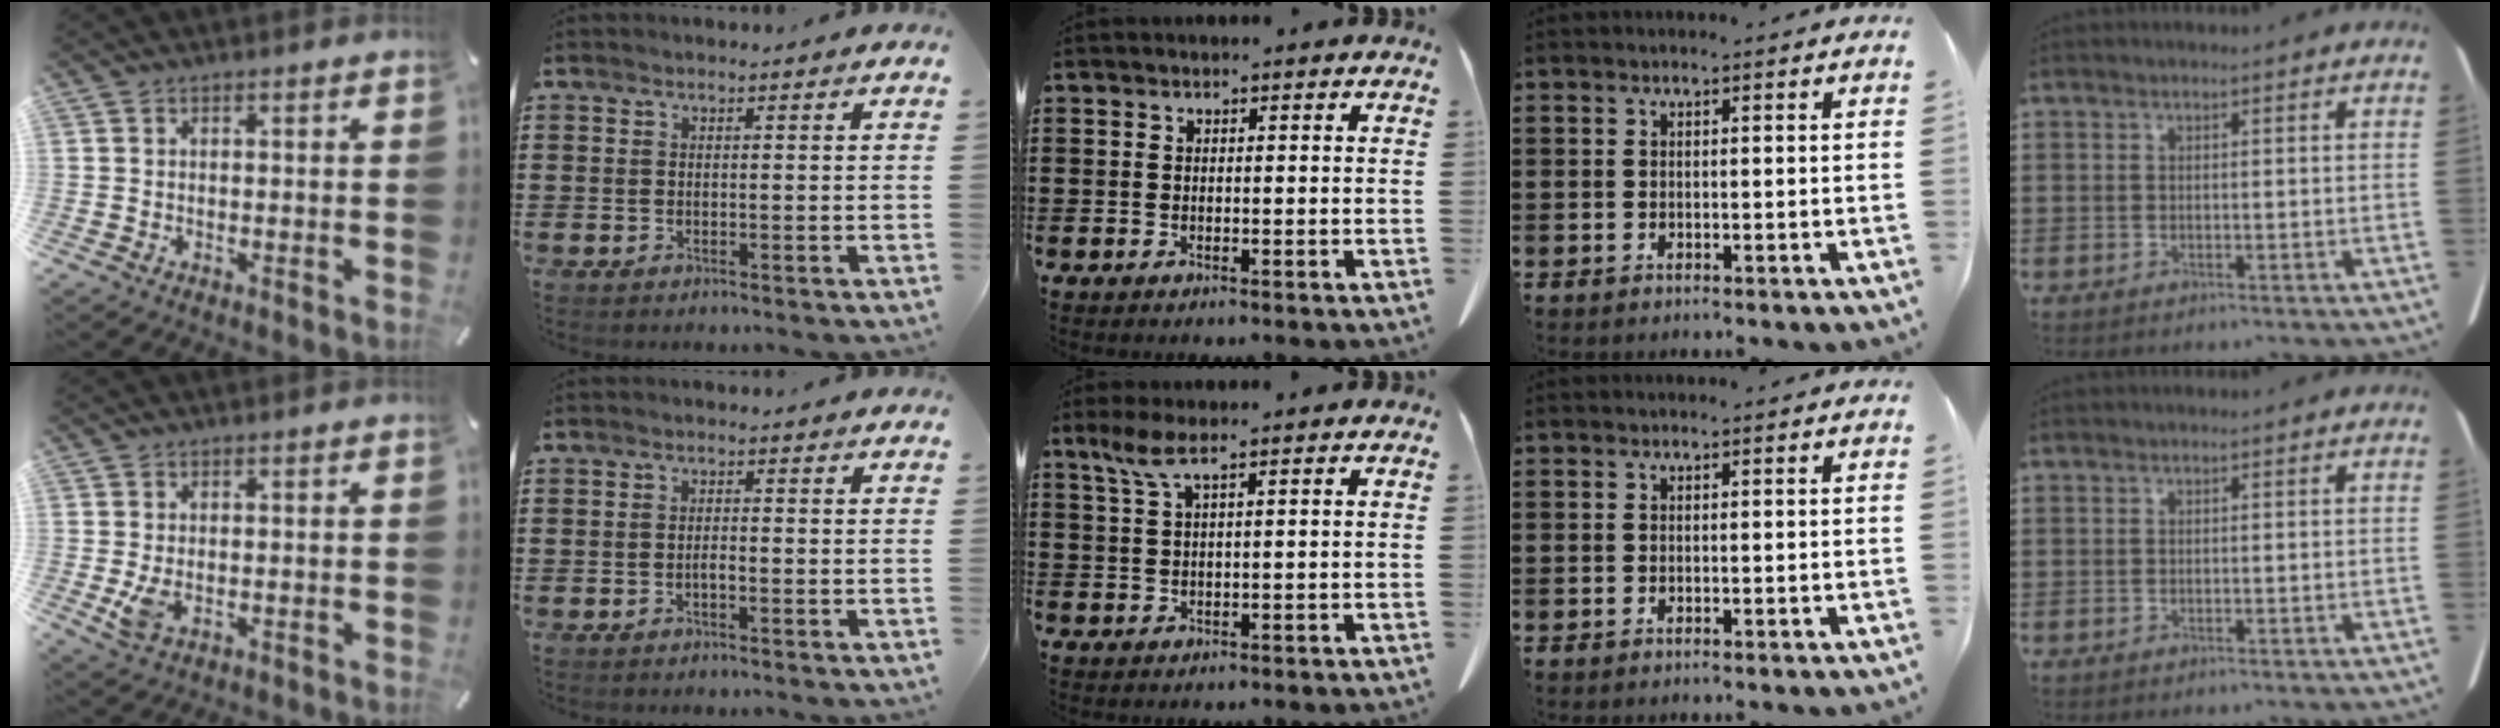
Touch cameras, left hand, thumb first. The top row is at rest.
{"thumb": {"total": 4.3, "force": [-0.5, 2.4, 3.6], "torque": [-0.072, -0.005, -0.011]}, "index": {"total": 1.1, "force": [-0.6, 0.2, 0.9], "torque": [-0.019, -0.002, -0.011]}, "middle": {"total": 3.2, "force": [1.9, 0.4, 2.5], "torque": [-0.062, -0.002, 0.032]}}